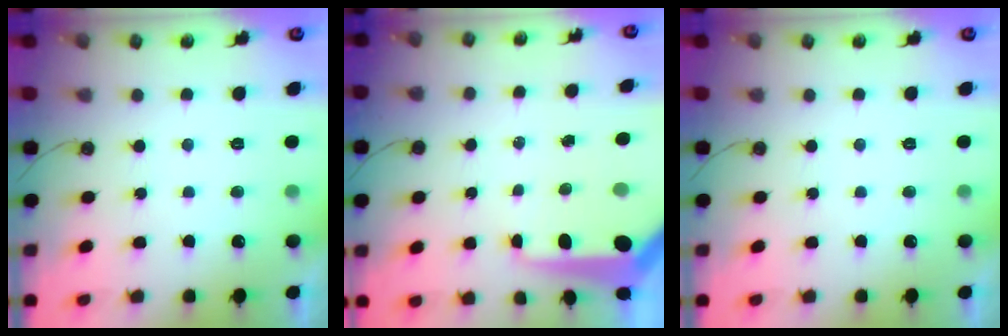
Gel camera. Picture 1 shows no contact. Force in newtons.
{"total": 13.3, "press": 13.3, "slide": 1.2}
{"total": 0.0}